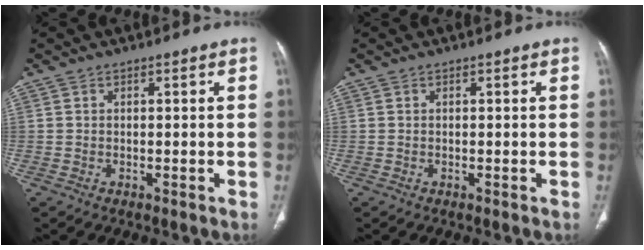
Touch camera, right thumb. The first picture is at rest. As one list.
[{"total": 0.0}]